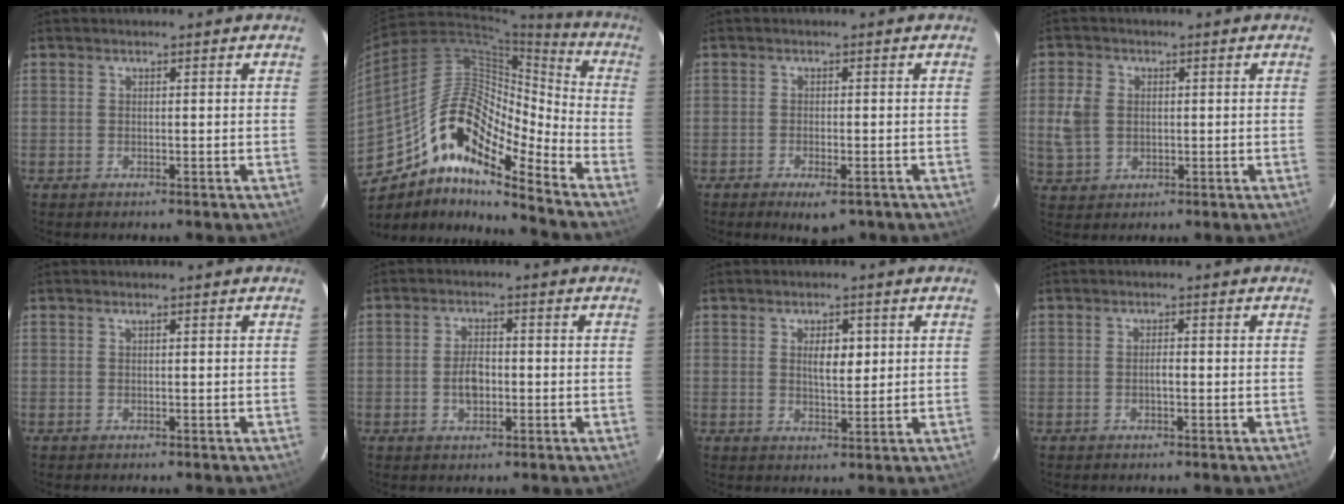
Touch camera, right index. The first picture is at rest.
{"total": 17.9, "force": [-11.6, 6.0, 12.2], "torque": [-0.198, 0.001, -0.220]}
{"total": 4.5, "force": [-3.0, 1.7, 3.0], "torque": [-0.053, -0.013, -0.043]}
{"total": 6.0, "force": [0.3, 4.9, 3.5], "torque": [-0.083, 0.007, 0.012]}
{"total": 0.0}
{"total": 4.3, "force": [-0.9, 2.6, 3.3], "torque": [-0.064, 0.003, -0.011]}
{"total": 4.2, "force": [1.1, 1.9, 3.6], "torque": [-0.058, 0.004, 0.019]}
{"total": 0.5, "force": [-0.2, 0.3, 0.4], "torque": [-0.006, 0.003, -0.004]}